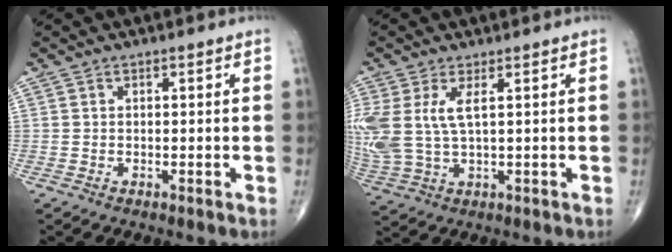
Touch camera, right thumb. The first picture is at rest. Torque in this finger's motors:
{"motor_torque": [0.29, 0.30, 1.05, 0.33, 0.38]}